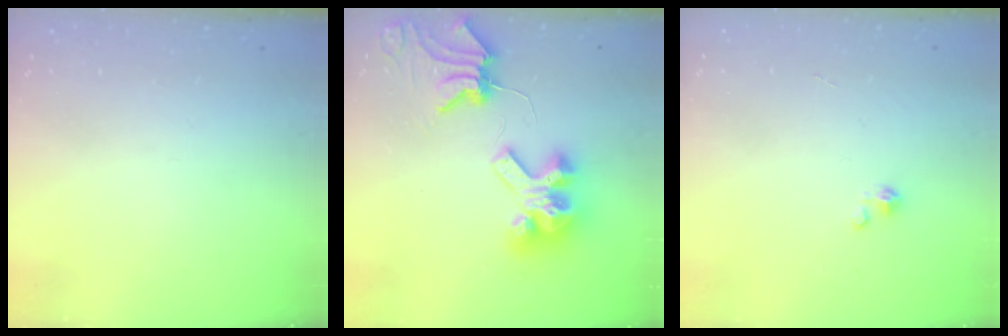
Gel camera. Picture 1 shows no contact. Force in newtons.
{"total": 13.0, "press": 12.9, "slide": 1.4}
{"total": 1.7, "press": 1.7, "slide": 0.1}